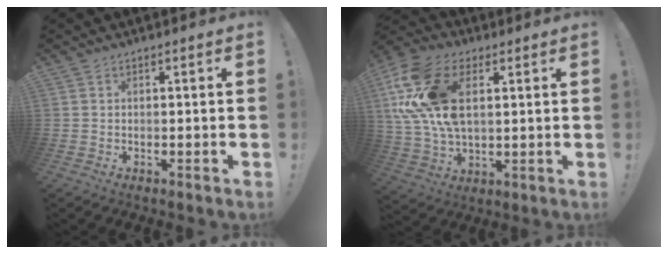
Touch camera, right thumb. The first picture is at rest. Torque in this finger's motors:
{"motor_torque": [1.37, 1.43, 1.81, 0.37, 0.66]}